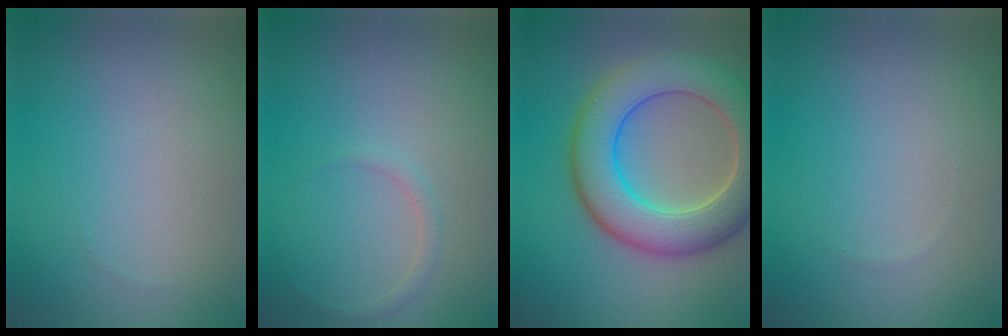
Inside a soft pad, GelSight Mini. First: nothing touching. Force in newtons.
{"total": 0.8, "press": 0.8, "slide": 0.1}
{"total": 8.5, "press": 8.5, "slide": 0.5}
{"total": 0.0}